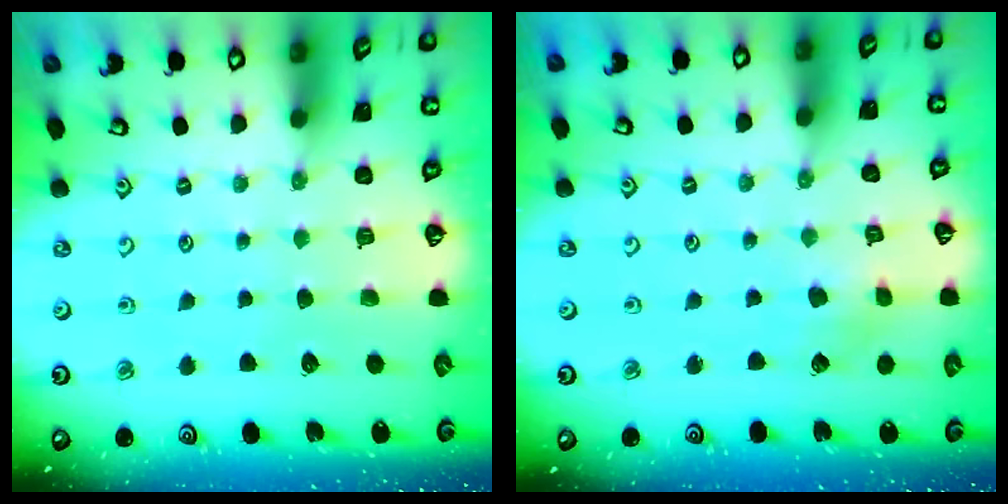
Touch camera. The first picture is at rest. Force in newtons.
{"total": 3.3, "press": 3.3, "slide": 0.3}